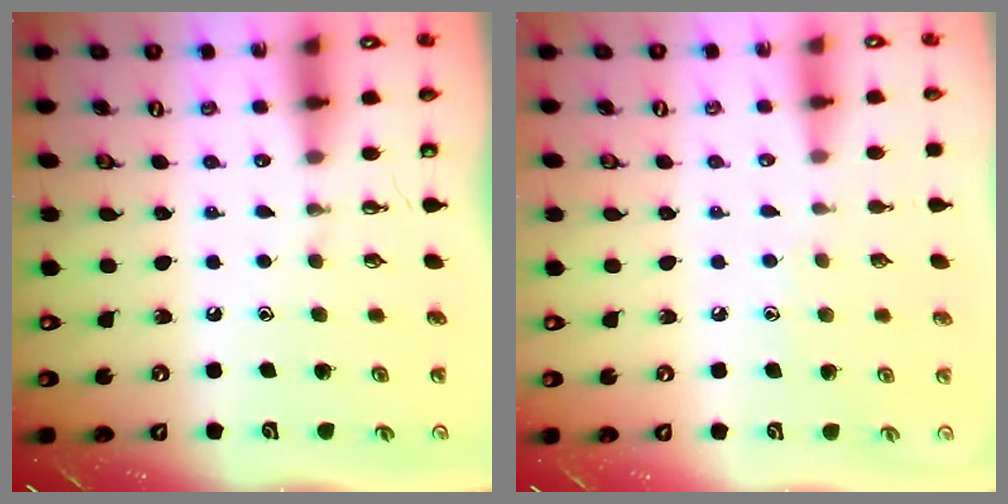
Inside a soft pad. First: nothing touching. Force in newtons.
{"total": 3.6, "press": 3.6, "slide": 0.3}